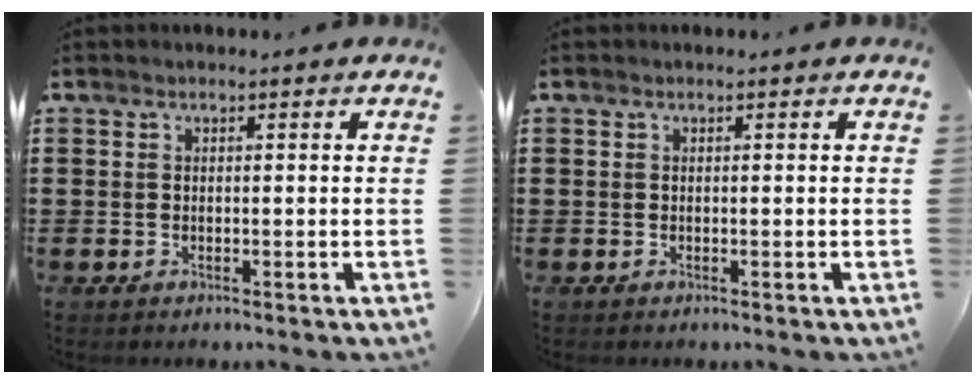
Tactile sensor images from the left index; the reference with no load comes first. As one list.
[{"total": 0.0}]